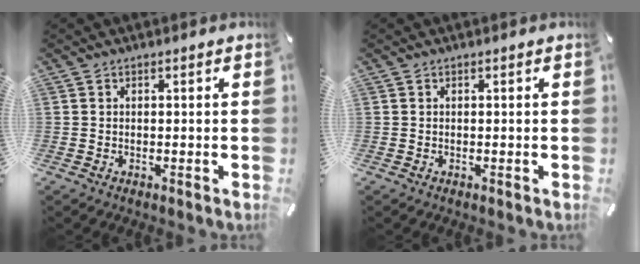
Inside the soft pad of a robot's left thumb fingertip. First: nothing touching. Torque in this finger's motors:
{"motor_torque": [-0.01, 0.00, -0.02, 0.02, 0.00]}